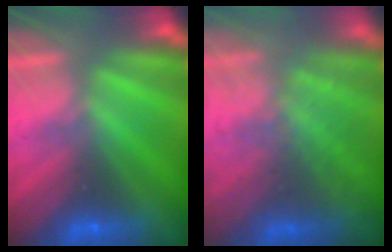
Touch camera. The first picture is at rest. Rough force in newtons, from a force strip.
{"total": 11.5}